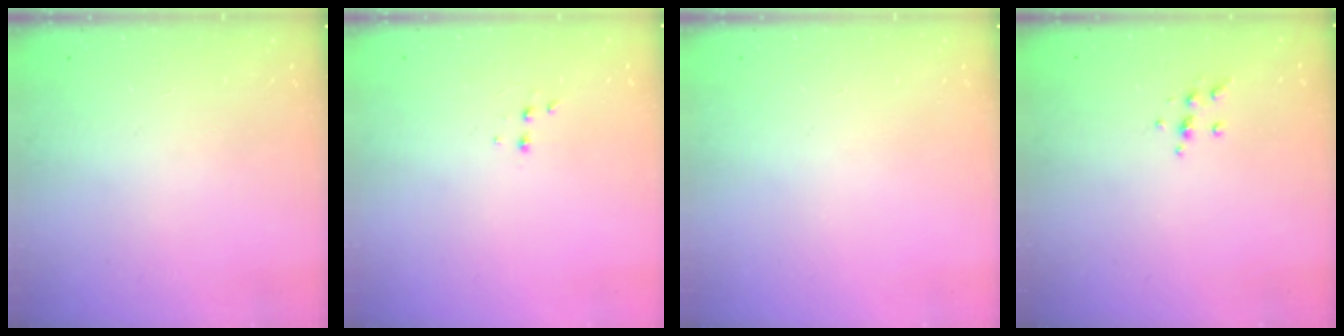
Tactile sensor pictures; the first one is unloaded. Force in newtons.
{"total": 1.9, "press": 1.9, "slide": 0.2}
{"total": 0.0}
{"total": 4.8, "press": 4.7, "slide": 0.8}